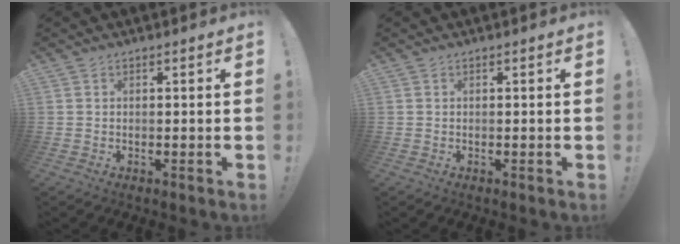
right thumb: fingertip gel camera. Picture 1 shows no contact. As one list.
[{"total": 0.0}]